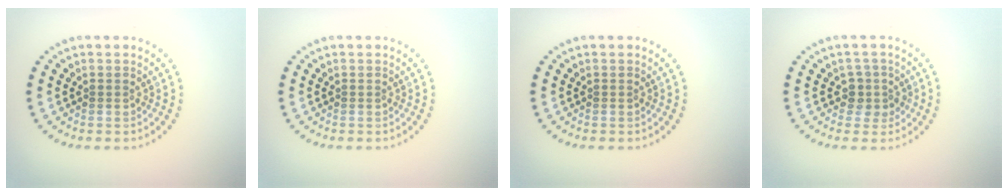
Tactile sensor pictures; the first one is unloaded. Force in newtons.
{"total": 0.0}
{"total": 0.0}
{"total": 1.9, "press": 1.5, "slide": 1.2}